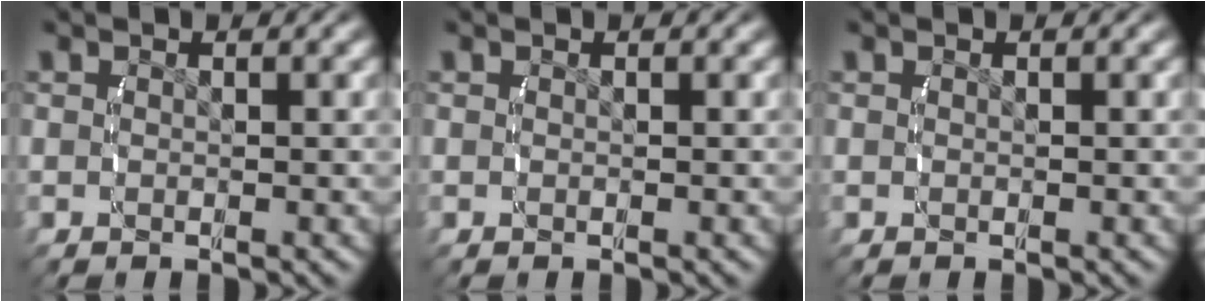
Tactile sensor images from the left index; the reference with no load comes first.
{"total": 0.0}
{"total": 0.0}